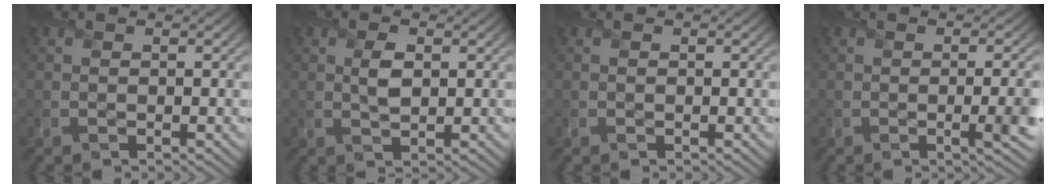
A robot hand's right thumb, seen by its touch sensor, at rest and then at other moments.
{"total": 2.6, "force": [0.6, 1.4, 2.1], "torque": [-0.045, -0.002, 0.012]}
{"total": 0.0}
{"total": 3.8, "force": [-0.5, 0.9, 3.7], "torque": [-0.055, -0.003, -0.005]}